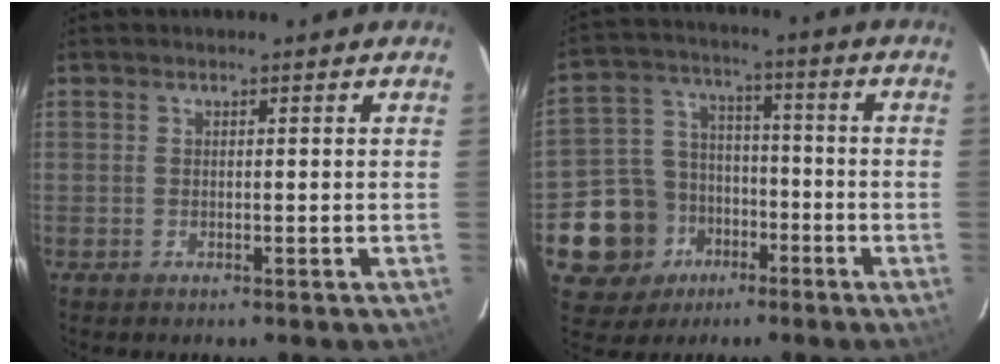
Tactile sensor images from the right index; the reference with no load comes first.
{"total": 13.4, "force": [-6.3, 11.1, 4.1], "torque": [-0.124, 0.031, -0.093]}